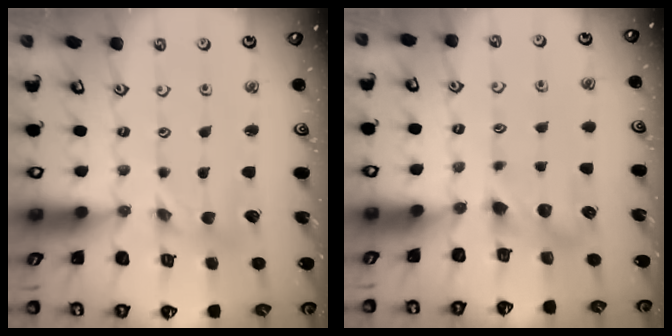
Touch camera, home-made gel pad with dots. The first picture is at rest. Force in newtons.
{"total": 6.2, "press": 6.2, "slide": 0.8}